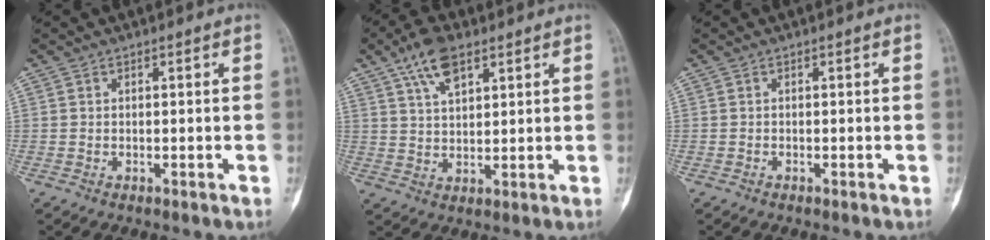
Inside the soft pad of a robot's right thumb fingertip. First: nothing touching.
{"total": 7.9, "force": [4.5, 3.7, 5.3], "torque": [-0.083, -0.012, 0.083]}
{"total": 0.0}